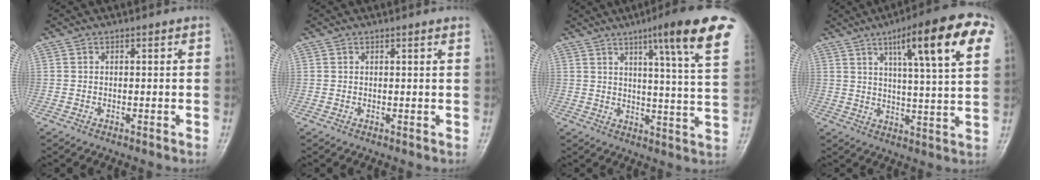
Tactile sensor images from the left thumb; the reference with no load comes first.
{"total": 0.8, "force": [0.7, -0.1, 0.4], "torque": [-0.009, -0.001, 0.009]}
{"total": 17.1, "force": [9.6, 1.2, 14.1], "torque": [-0.179, -0.040, 0.116]}
{"total": 18.1, "force": [8.0, 3.3, 15.9], "torque": [-0.209, -0.009, 0.109]}